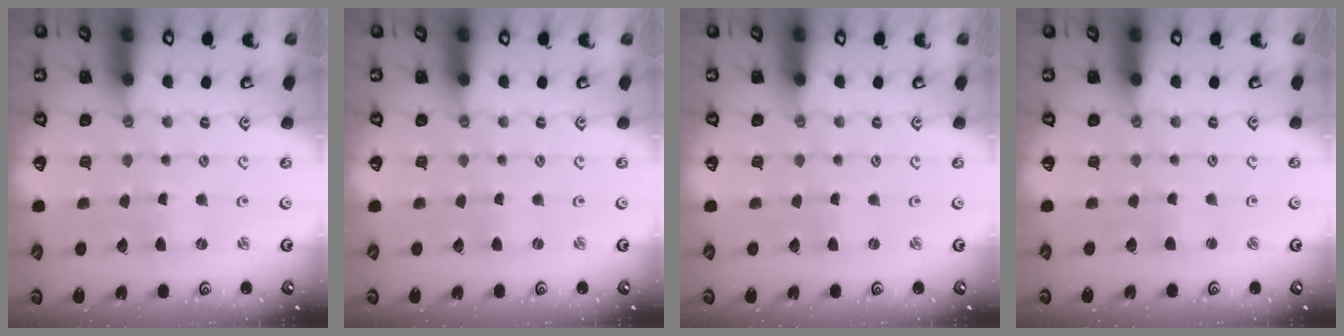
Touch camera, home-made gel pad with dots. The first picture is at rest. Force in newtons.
{"total": 0.0}
{"total": 0.0}
{"total": 1.5, "press": 1.5, "slide": 0.2}